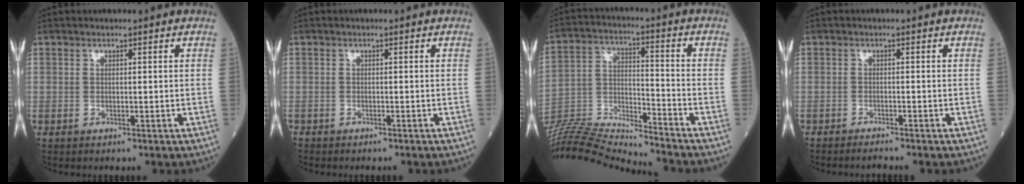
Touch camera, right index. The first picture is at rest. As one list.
[{"total": 1.2, "force": [-1.2, 0.2, 0.3], "torque": [-0.005, -0.001, -0.019]}, {"total": 17.5, "force": [-16.9, -1.2, 4.3], "torque": [-0.081, 0.010, -0.294]}, {"total": 2.0, "force": [-1.8, -0.3, 0.6], "torque": [-0.012, -0.002, -0.028]}]